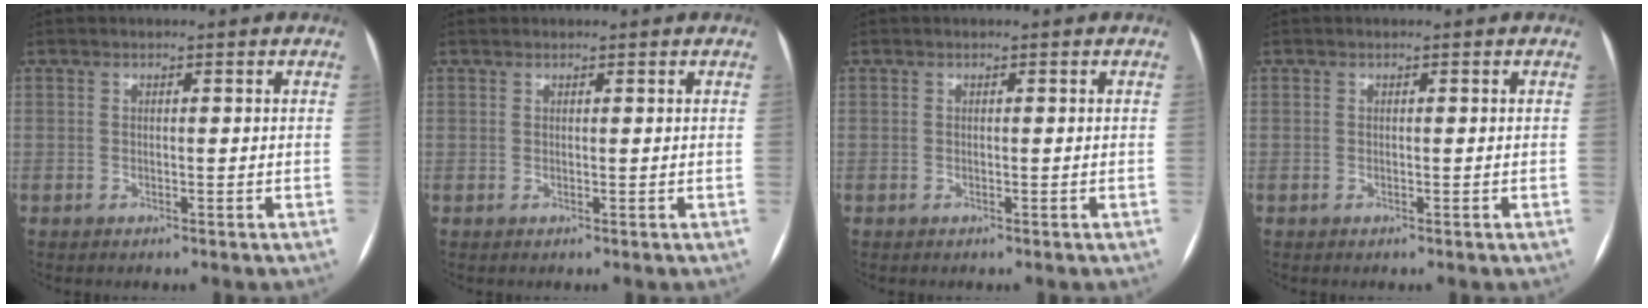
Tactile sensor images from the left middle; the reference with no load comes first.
{"total": 0.5, "force": [0.5, 0.2, 0.0], "torque": [-0.007, 0.008, 0.010]}
{"total": 0.0}
{"total": 0.0}